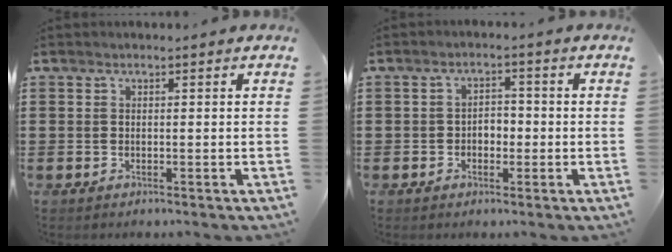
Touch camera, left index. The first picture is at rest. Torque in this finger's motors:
{"motor_torque": [0.05, 0.02, 0.05, 0.03]}